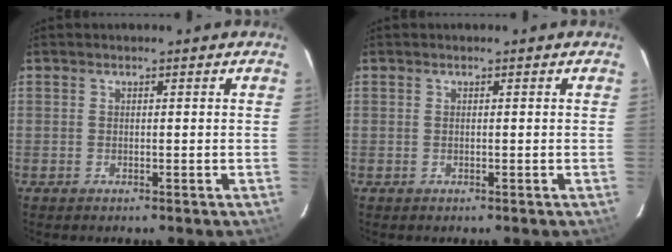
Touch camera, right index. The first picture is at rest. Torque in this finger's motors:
{"motor_torque": [0.00, 0.00, 0.00, 0.00]}